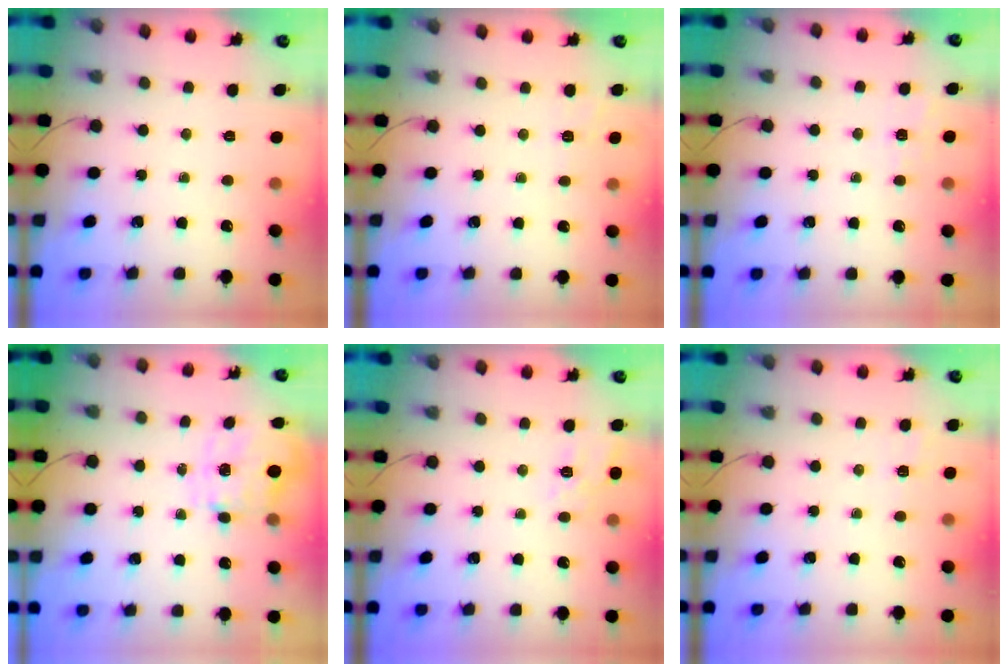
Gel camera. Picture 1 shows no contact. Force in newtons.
{"total": 2.3, "press": 1.5, "slide": 1.7}
{"total": 1.4, "press": 0.6, "slide": 1.3}
{"total": 3.6, "press": 3.4, "slide": 1.0}
{"total": 11.4, "press": 11.4, "slide": 1.1}
{"total": 1.5, "press": 0.2, "slide": 1.5}